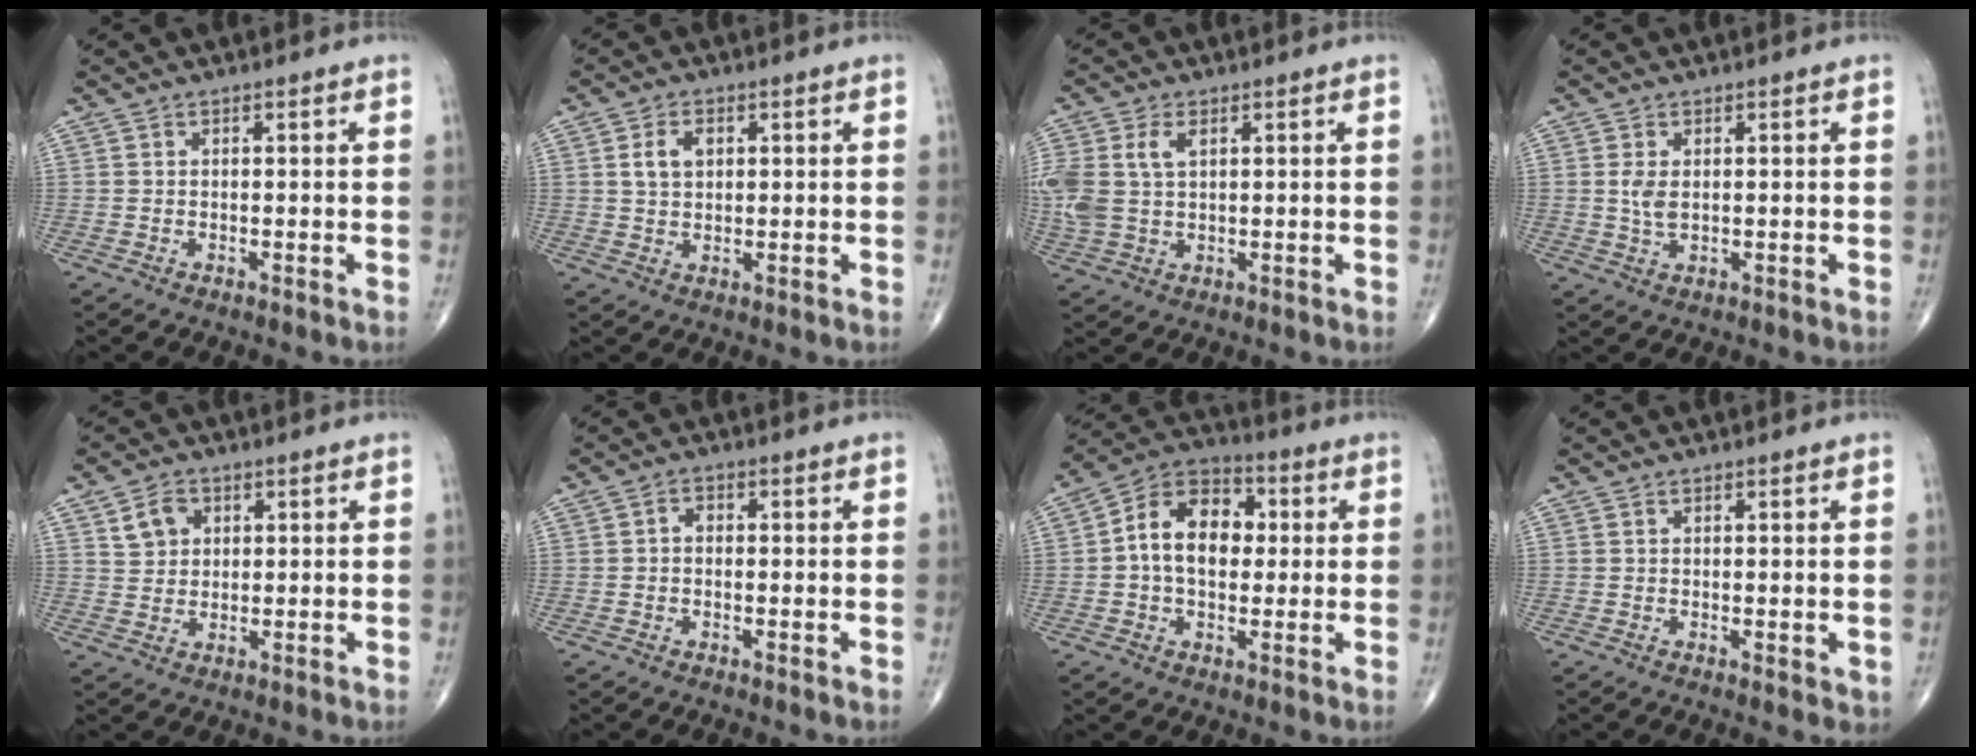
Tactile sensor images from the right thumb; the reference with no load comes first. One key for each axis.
{"total": 4.4, "fx": 1.2, "fy": 3.0, "fz": 3.0, "tx": -0.048, "ty": 0.000, "tz": 0.023}
{"total": 9.7, "fx": 2.1, "fy": 6.1, "fz": 7.3, "tx": -0.183, "ty": 0.011, "tz": 0.049}
{"total": 3.0, "fx": 0.5, "fy": 1.7, "fz": 2.4, "tx": -0.050, "ty": -0.004, "tz": 0.013}
{"total": 4.7, "fx": 1.9, "fy": 3.8, "fz": 2.2, "tx": -0.020, "ty": -0.006, "tz": 0.035}
{"total": 1.8, "fx": -0.1, "fy": 1.4, "fz": 1.2, "tx": -0.012, "ty": 0.010, "tz": -0.006}
{"total": 13.2, "fx": 1.1, "fy": 9.0, "fz": 9.5, "tx": -0.136, "ty": 0.027, "tz": 0.007}
{"total": 1.8, "fx": 0.0, "fy": 0.7, "fz": 1.6, "tx": -0.019, "ty": -0.007, "tz": -0.001}